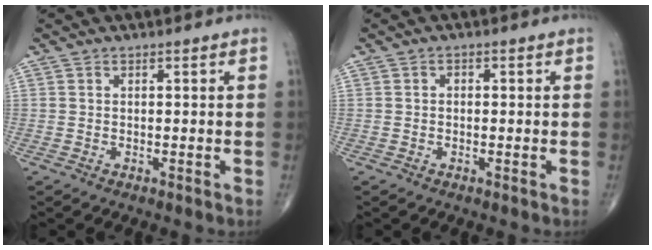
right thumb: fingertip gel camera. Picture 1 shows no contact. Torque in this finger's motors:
{"motor_torque": [-0.07, 0.07, -0.12, -0.12, 0.02]}